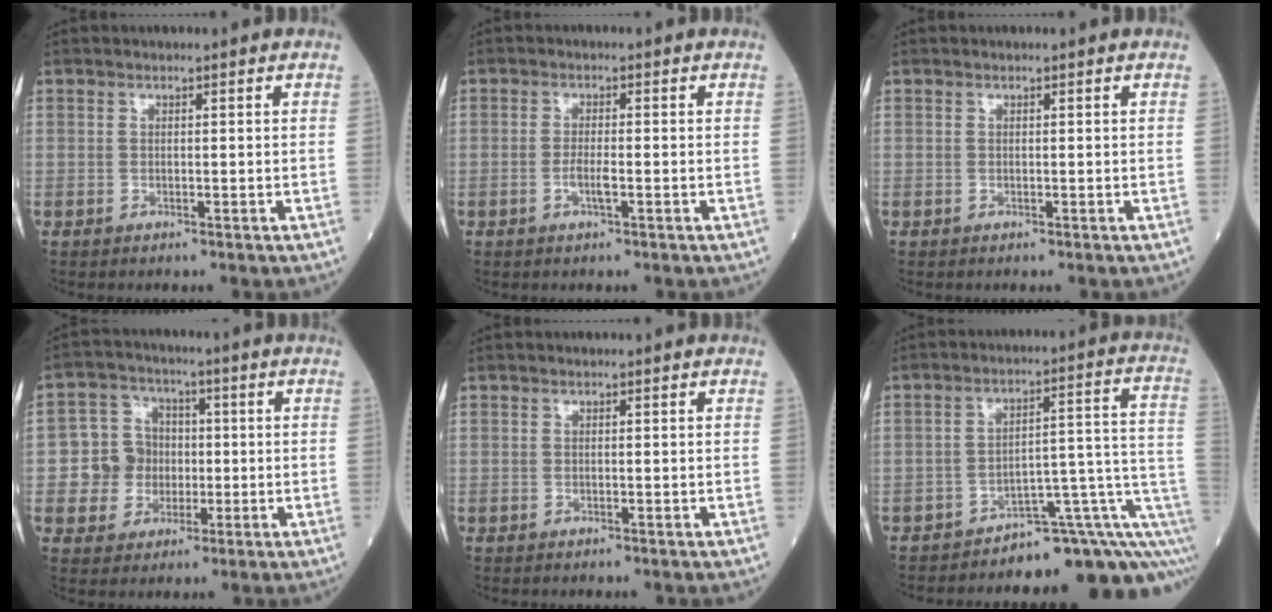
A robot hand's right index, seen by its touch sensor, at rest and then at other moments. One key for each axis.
{"total": 2.2, "fx": -0.8, "fy": 0.2, "fz": 2.0, "tx": -0.043, "ty": -0.002, "tz": -0.016}
{"total": 0.0}
{"total": 7.4, "fx": -0.8, "fy": 7.2, "fz": 1.8, "tx": -0.042, "ty": 0.026, "tz": -0.009}
{"total": 0.0}
{"total": 12.4, "fx": -9.4, "fy": 3.0, "fz": 7.5, "tx": -0.046, "ty": 0.078, "tz": -0.117}